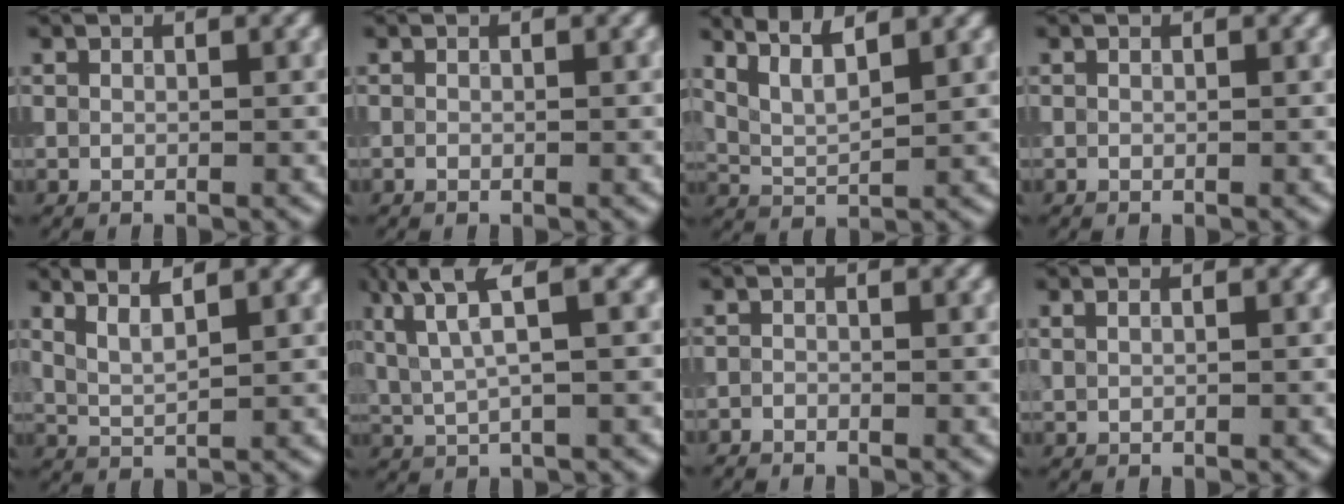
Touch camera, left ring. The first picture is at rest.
{"total": 0.0}
{"total": 4.1, "force": [3.4, 0.8, 2.1], "torque": [-0.043, 0.027, 0.057]}
{"total": 0.0}
{"total": 2.9, "force": [2.4, 0.4, 1.5], "torque": [-0.027, 0.019, 0.044]}
{"total": 5.3, "force": [2.8, 0.8, 4.5], "torque": [-0.082, 0.020, 0.058]}
{"total": 1.1, "force": [-1.0, -0.2, -0.1], "torque": [-0.008, 0.004, -0.019]}
{"total": 0.9, "force": [0.5, 0.4, 0.6], "torque": [-0.004, 0.005, 0.003]}